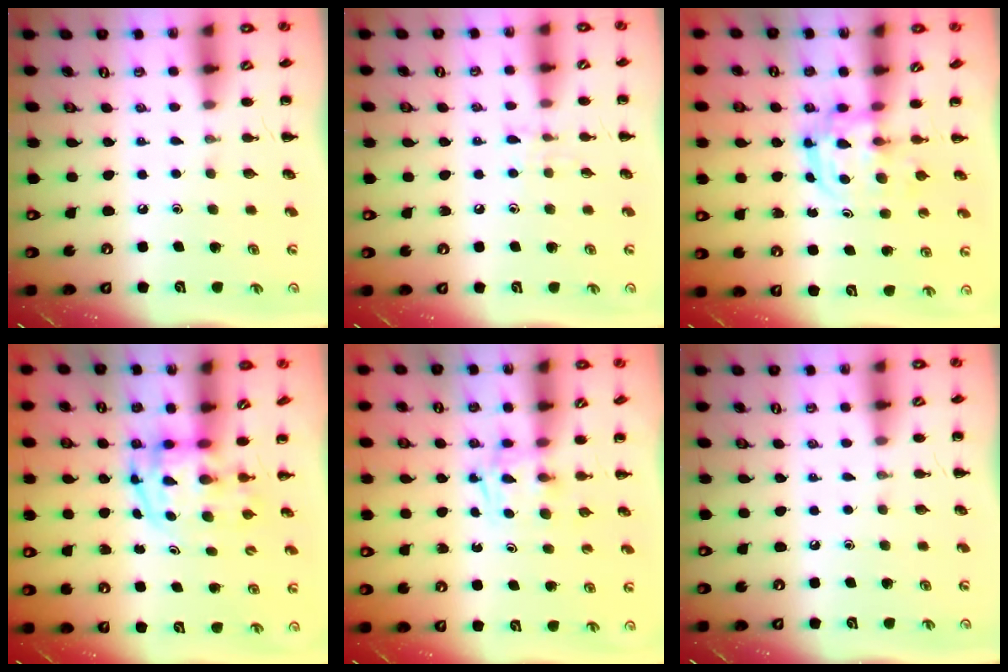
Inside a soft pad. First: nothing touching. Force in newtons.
{"total": 5.0, "press": 4.8, "slide": 1.3}
{"total": 3.1, "press": 3.1, "slide": 0.3}
{"total": 3.9, "press": 3.8, "slide": 0.6}
{"total": 2.5, "press": 2.3, "slide": 1.0}
{"total": 0.0}